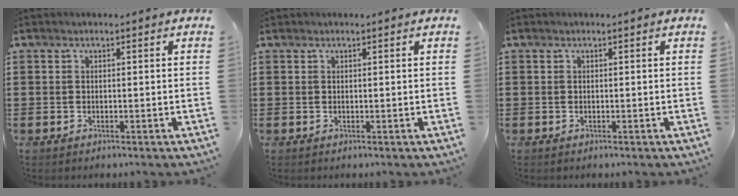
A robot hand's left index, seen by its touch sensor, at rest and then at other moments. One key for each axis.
{"total": 0.0}
{"total": 0.0}